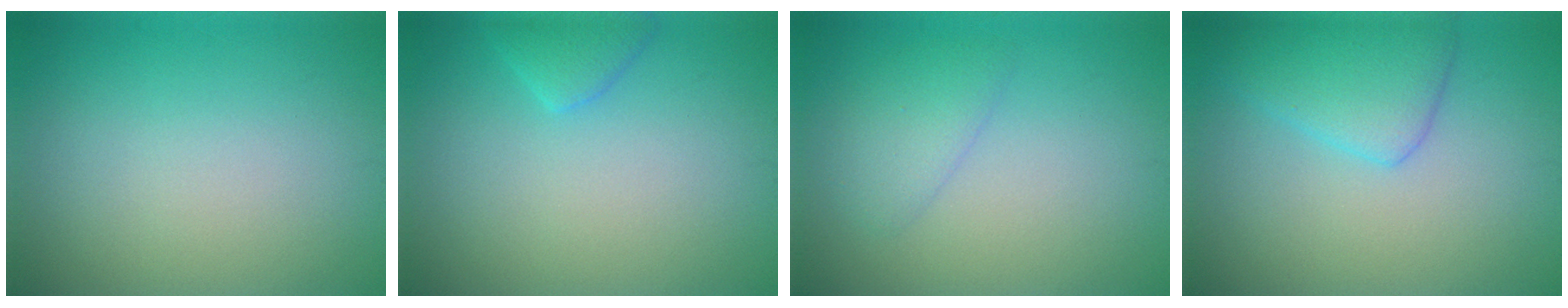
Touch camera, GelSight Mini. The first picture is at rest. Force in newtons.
{"total": 1.8, "press": 1.8, "slide": 0.1}
{"total": 2.0, "press": 2.0, "slide": 0.2}
{"total": 3.8, "press": 3.8, "slide": 0.1}